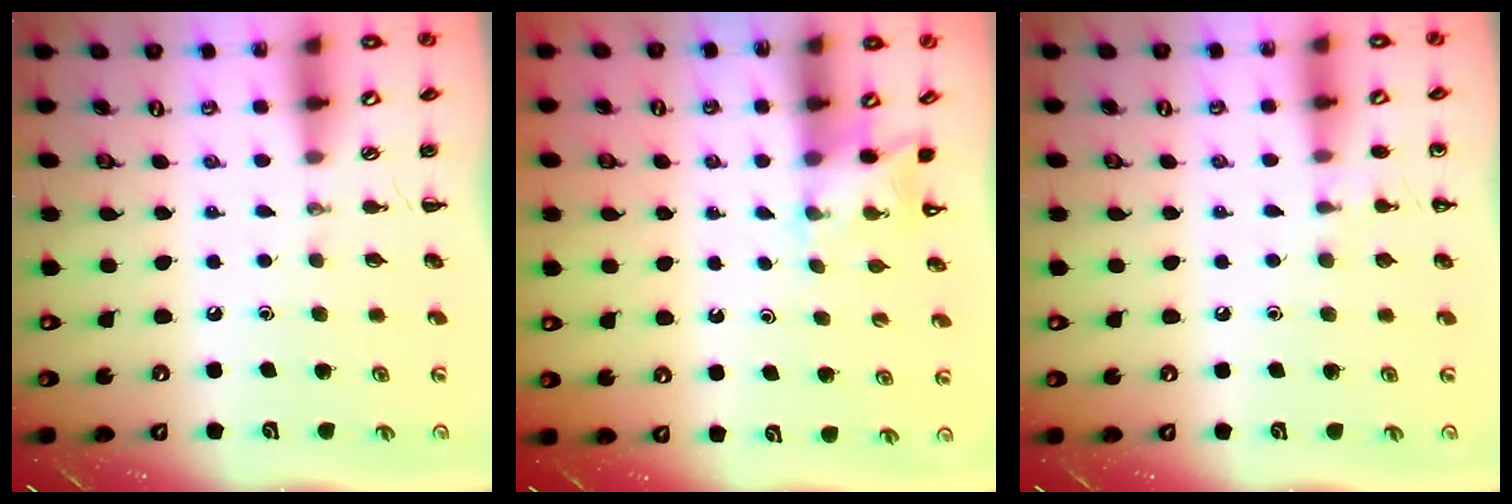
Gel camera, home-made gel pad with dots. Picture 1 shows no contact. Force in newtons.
{"total": 3.1, "press": 3.0, "slide": 0.8}
{"total": 6.0, "press": 5.7, "slide": 1.9}